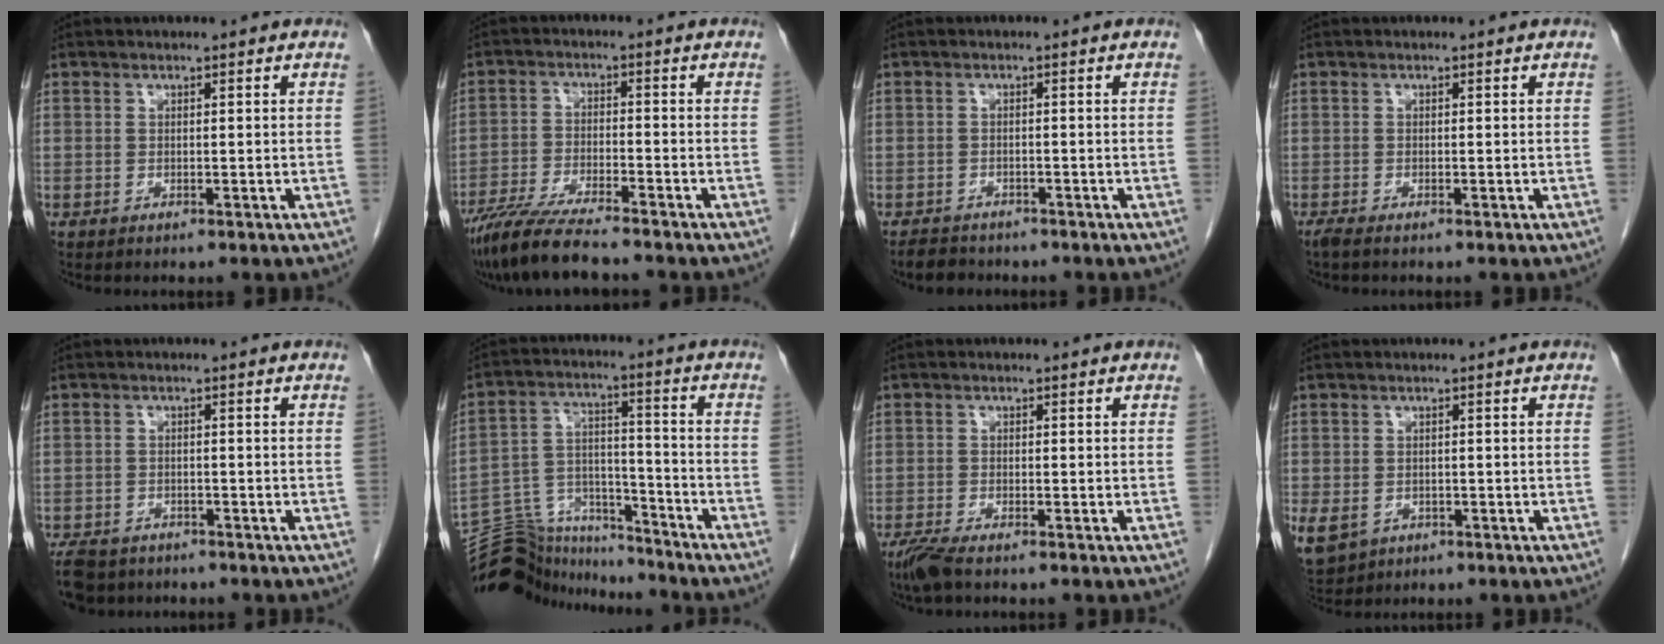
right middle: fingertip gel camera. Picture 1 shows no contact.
{"total": 9.3, "force": [-8.0, 0.3, 4.8], "torque": [-0.087, -0.030, -0.141]}
{"total": 3.1, "force": [-2.7, 1.4, 0.2], "torque": [-0.013, -0.002, -0.043]}
{"total": 0.9, "force": [-0.7, 0.0, 0.5], "torque": [-0.017, -0.005, -0.016]}
{"total": 6.5, "force": [-5.3, 3.3, 1.9], "torque": [-0.035, -0.007, -0.085]}
{"total": 13.8, "force": [-13.4, 3.3, 1.4], "torque": [-0.036, 0.048, -0.225]}
{"total": 3.1, "force": [-2.5, 0.3, 1.9], "torque": [-0.045, -0.010, -0.050]}
{"total": 6.9, "force": [-2.9, 5.4, 3.2], "torque": [-0.090, -0.008, -0.038]}